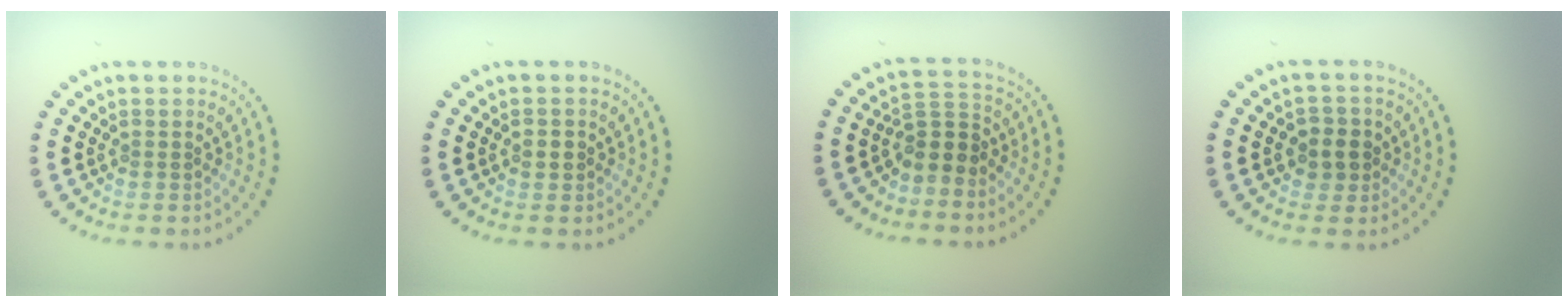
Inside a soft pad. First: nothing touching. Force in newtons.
{"total": 1.0, "press": 0.9, "slide": 0.1}
{"total": 2.7, "press": 2.2, "slide": 1.7}
{"total": 2.5, "press": 2.3, "slide": 0.9}